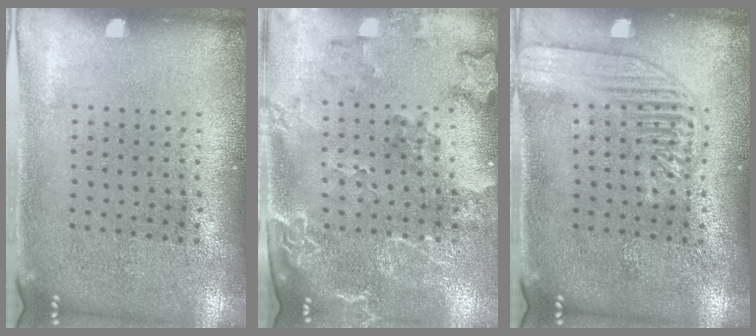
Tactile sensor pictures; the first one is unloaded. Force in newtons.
{"total": 2.1, "press": 2.0, "slide": 0.8}
{"total": 2.8, "press": 2.8, "slide": 0.4}